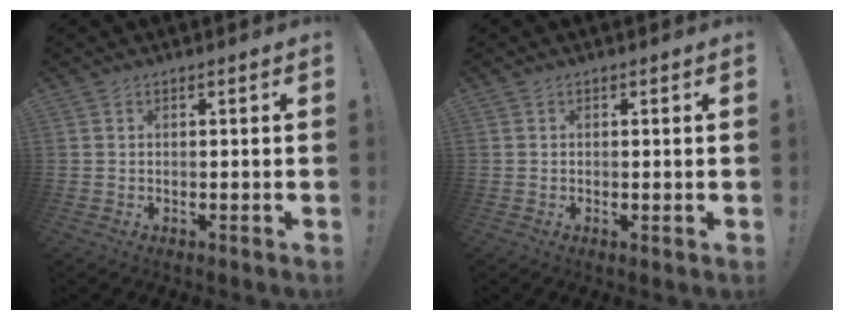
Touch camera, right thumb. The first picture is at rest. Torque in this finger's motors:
{"motor_torque": [0.00, -0.09, -0.69, 0.24, -0.01]}